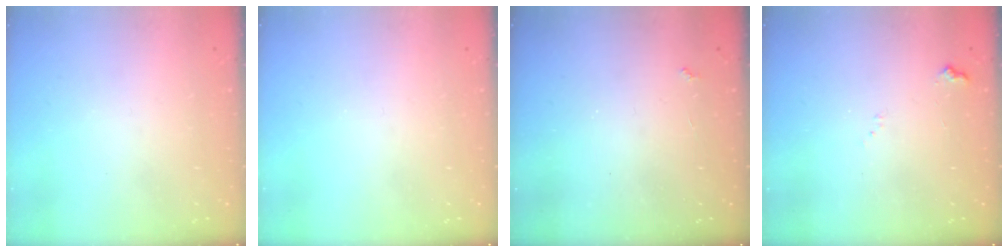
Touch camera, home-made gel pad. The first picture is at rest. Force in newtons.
{"total": 0.0}
{"total": 2.2, "press": 2.1, "slide": 0.4}
{"total": 5.1, "press": 5.0, "slide": 0.8}